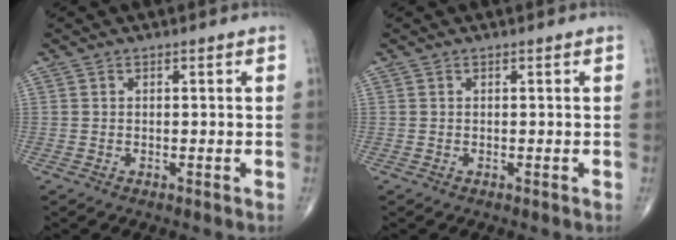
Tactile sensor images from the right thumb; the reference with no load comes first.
{"total": 0.0}